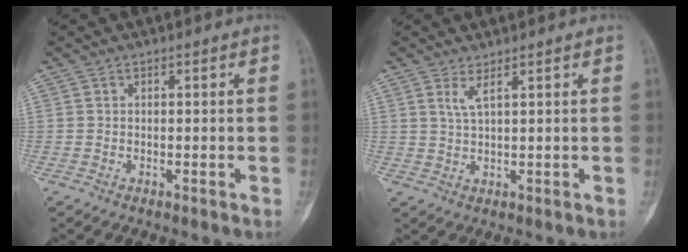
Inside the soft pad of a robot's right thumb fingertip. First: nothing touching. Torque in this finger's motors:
{"motor_torque": [-0.51, 0.43, 0.44, 0.09, 0.05]}